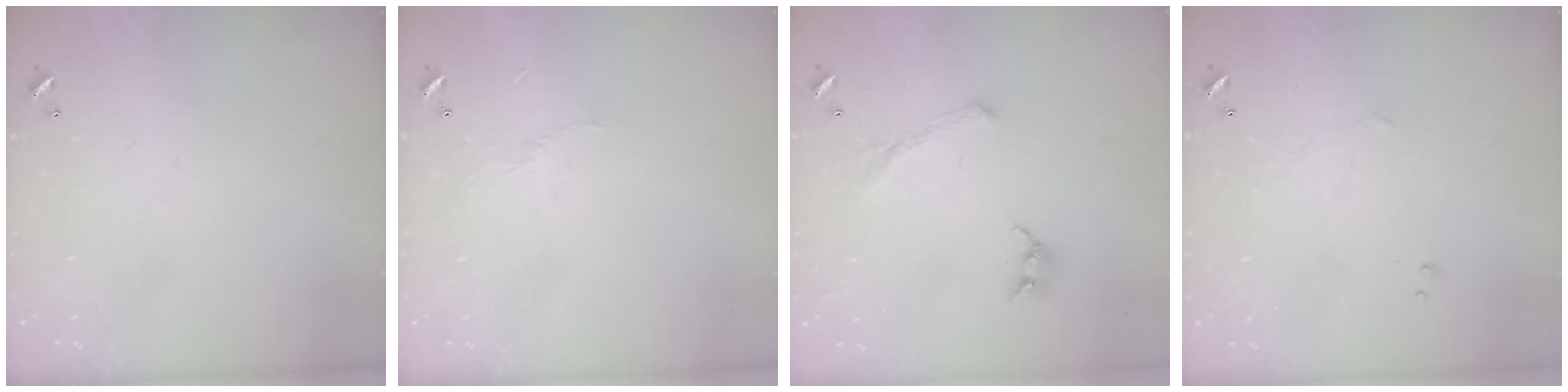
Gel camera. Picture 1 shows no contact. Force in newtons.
{"total": 5.8, "press": 5.8, "slide": 0.8}
{"total": 2.7, "press": 2.6, "slide": 0.7}
{"total": 0.9, "press": 0.7, "slide": 0.5}